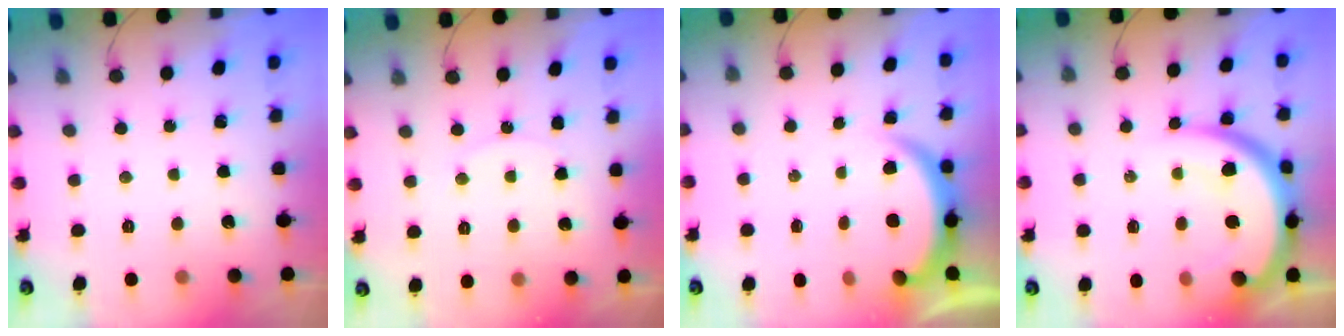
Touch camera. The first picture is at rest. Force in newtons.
{"total": 6.2, "press": 6.2, "slide": 0.5}
{"total": 4.6, "press": 4.6, "slide": 0.4}
{"total": 14.1, "press": 14.1, "slide": 1.5}